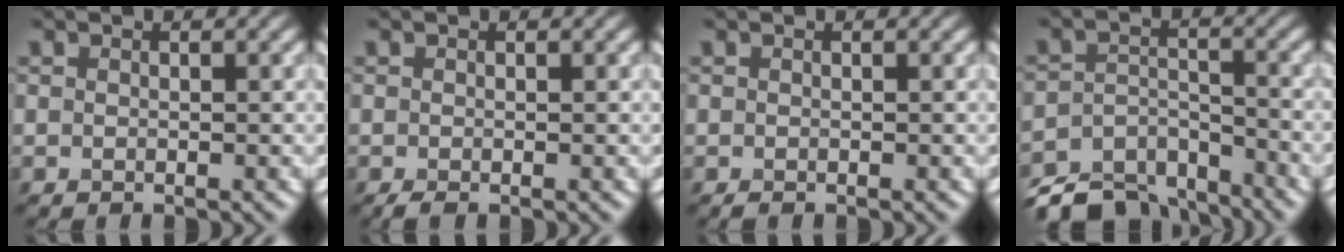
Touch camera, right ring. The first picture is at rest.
{"total": 0.7, "force": [-0.4, 0.1, 0.5], "torque": [-0.013, -0.003, -0.009]}
{"total": 0.0}
{"total": 7.7, "force": [-6.7, 2.9, 2.4], "torque": [-0.048, -0.016, -0.117]}